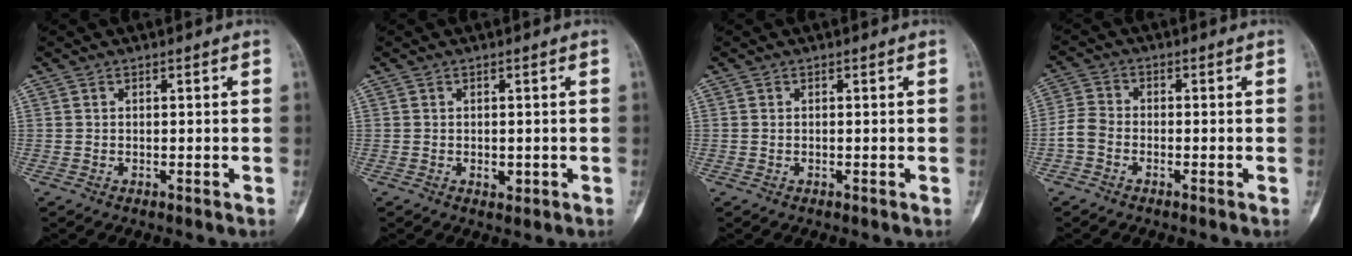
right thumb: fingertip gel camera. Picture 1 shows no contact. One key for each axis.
{"total": 1.4, "fx": -0.3, "fy": 1.0, "fz": 0.9, "tx": -0.008, "ty": 0.000, "tz": -0.001}
{"total": 0.0}
{"total": 4.0, "fx": -1.5, "fy": 2.9, "fz": 2.2, "tx": -0.044, "ty": 0.011, "tz": -0.039}